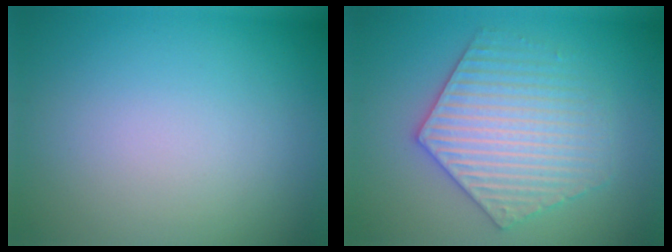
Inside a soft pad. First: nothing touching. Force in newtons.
{"total": 5.9, "press": 5.8, "slide": 0.9}